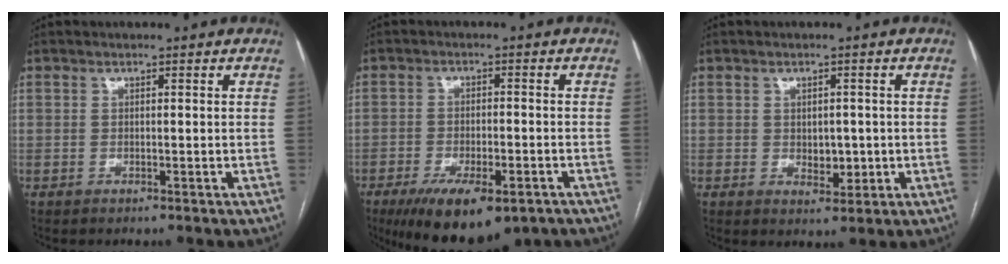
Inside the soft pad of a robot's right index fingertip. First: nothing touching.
{"total": 12.7, "force": [-8.2, 4.3, 8.7], "torque": [-0.136, -0.016, -0.119]}
{"total": 3.2, "force": [-0.2, 2.1, 2.5], "torque": [-0.031, -0.003, 0.007]}